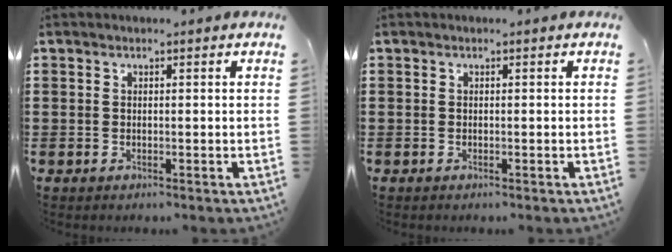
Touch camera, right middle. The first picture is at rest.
{"total": 0.0}